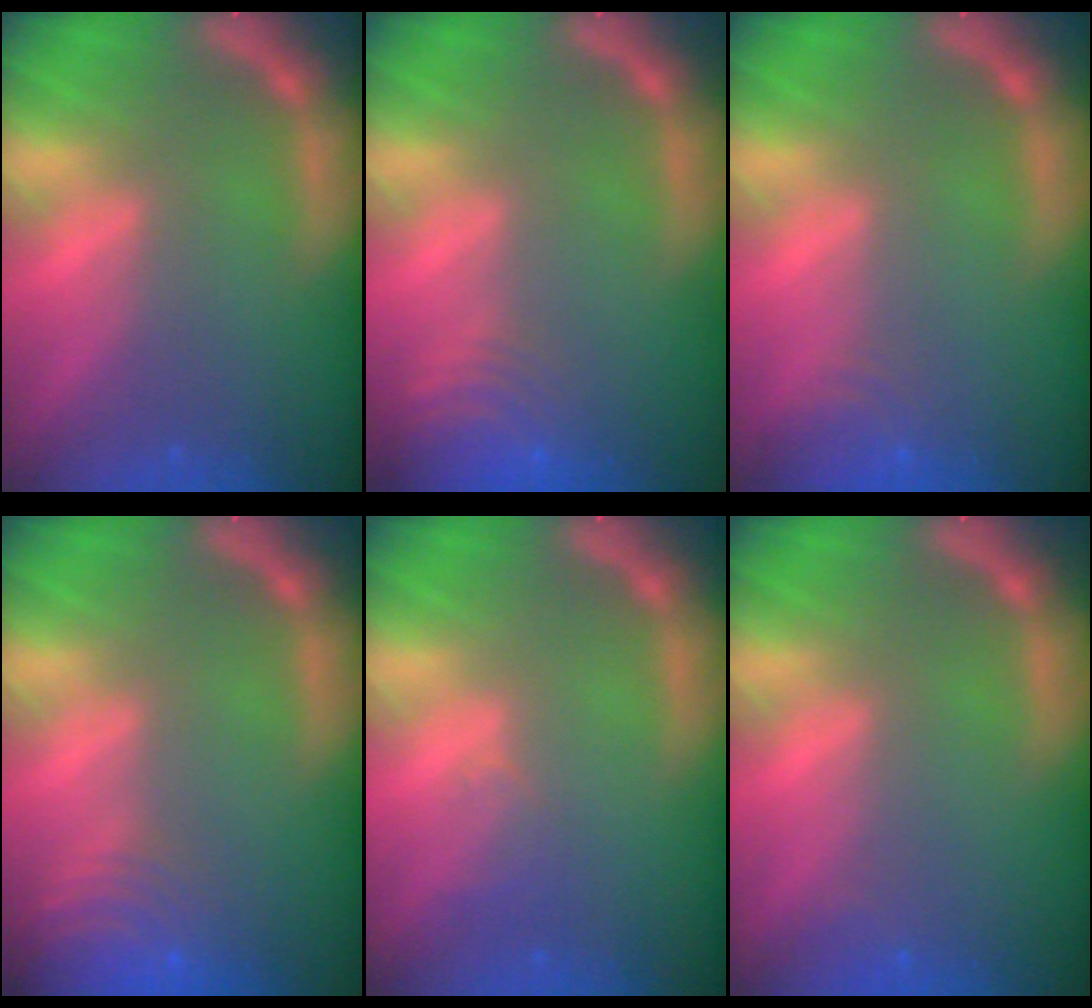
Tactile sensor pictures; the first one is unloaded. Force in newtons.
{"total": 8.0}
{"total": 3.0}
{"total": 10.0}
{"total": 1.5}
{"total": 0.9}